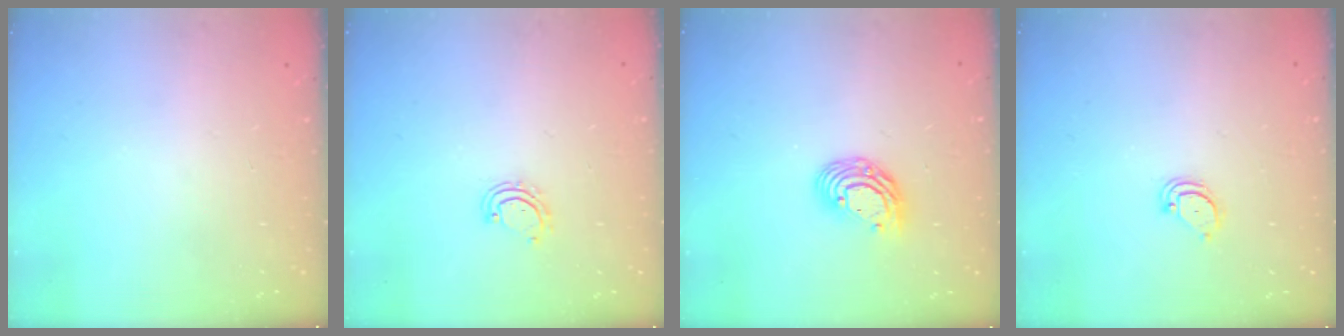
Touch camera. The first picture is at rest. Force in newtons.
{"total": 3.2, "press": 3.1, "slide": 0.2}
{"total": 9.8, "press": 9.7, "slide": 1.7}
{"total": 2.4, "press": 2.4, "slide": 0.2}